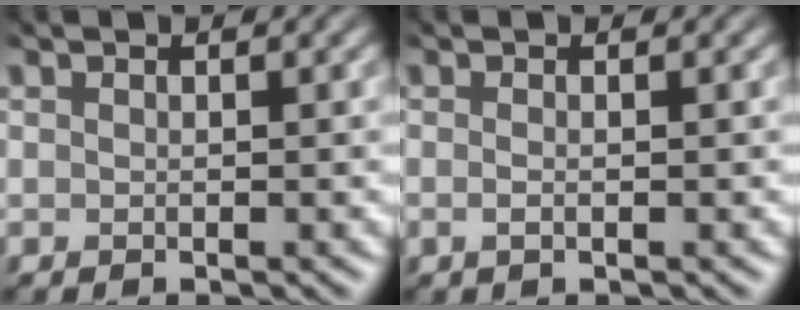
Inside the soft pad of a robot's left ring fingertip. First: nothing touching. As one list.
[{"total": 1.4, "force": [0.1, 0.5, 1.3], "torque": [-0.015, -0.002, -0.015]}]